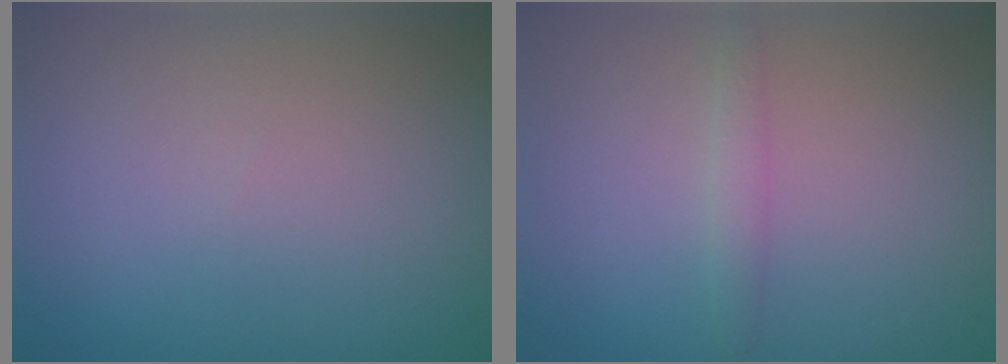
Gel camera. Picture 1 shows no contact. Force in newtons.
{"total": 1.1, "press": 1.1, "slide": 0.0}